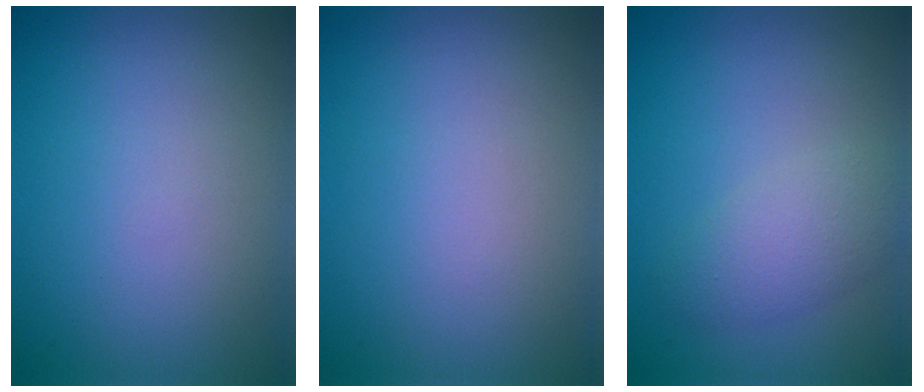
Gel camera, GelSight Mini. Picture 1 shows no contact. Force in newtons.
{"total": 0.0}
{"total": 2.9, "press": 2.9, "slide": 0.1}